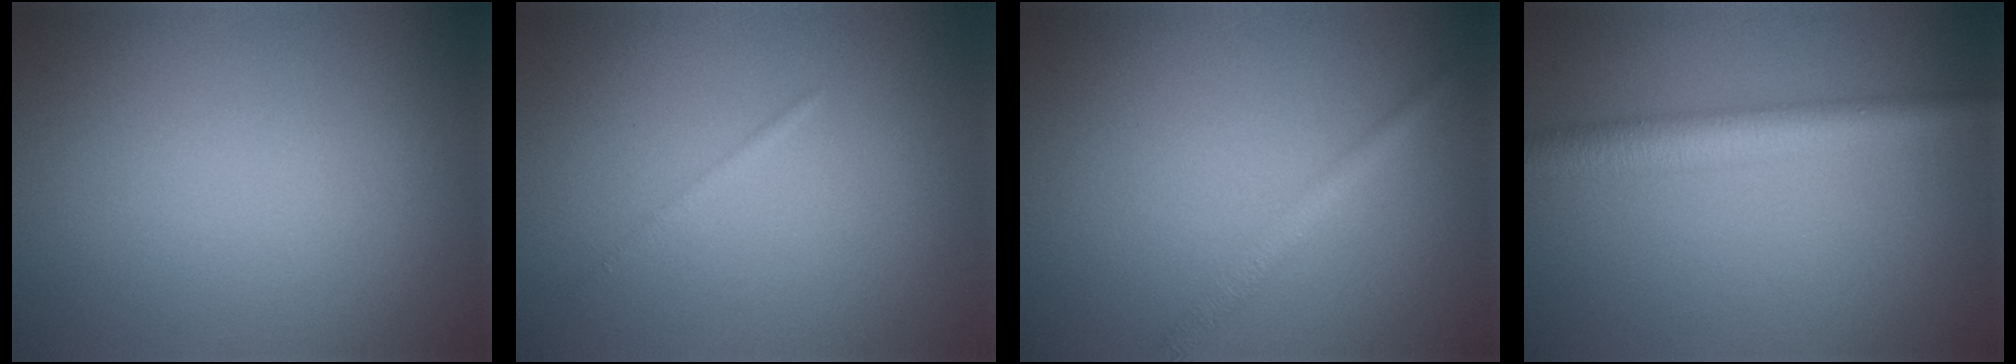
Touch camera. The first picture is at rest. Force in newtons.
{"total": 0.6, "press": 0.6, "slide": 0.0}
{"total": 1.9, "press": 1.9, "slide": 0.0}
{"total": 4.7, "press": 4.7, "slide": 0.0}